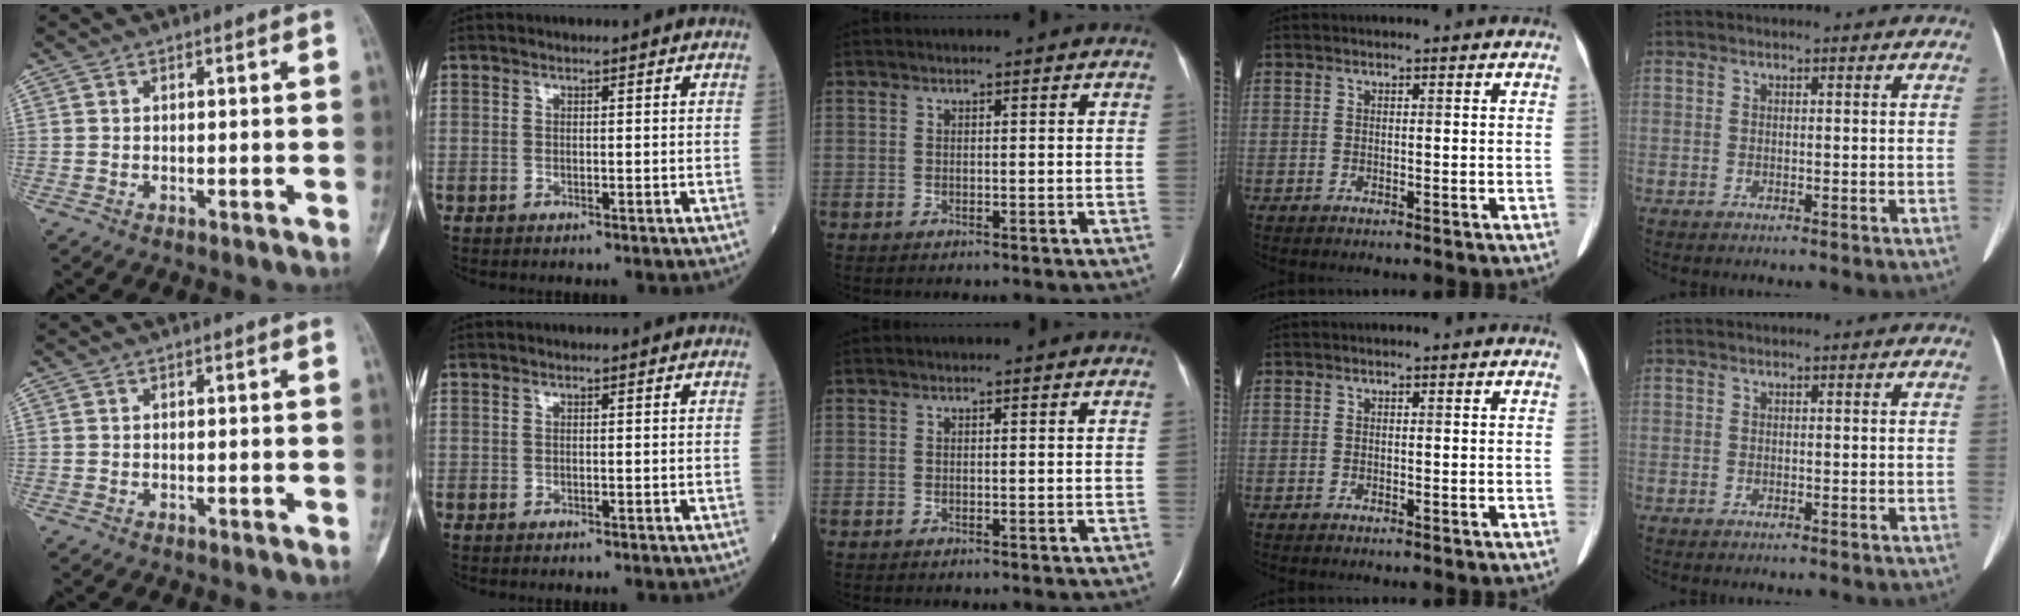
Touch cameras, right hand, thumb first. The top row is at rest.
{}